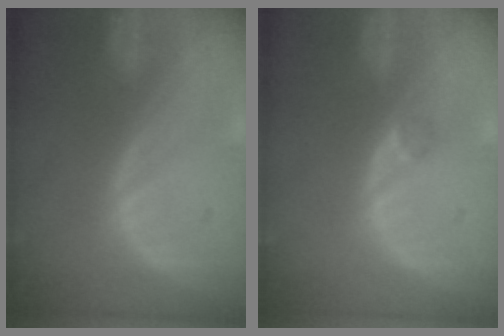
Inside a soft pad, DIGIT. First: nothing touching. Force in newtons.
{"total": 1.2, "press": 1.0, "slide": 0.7}